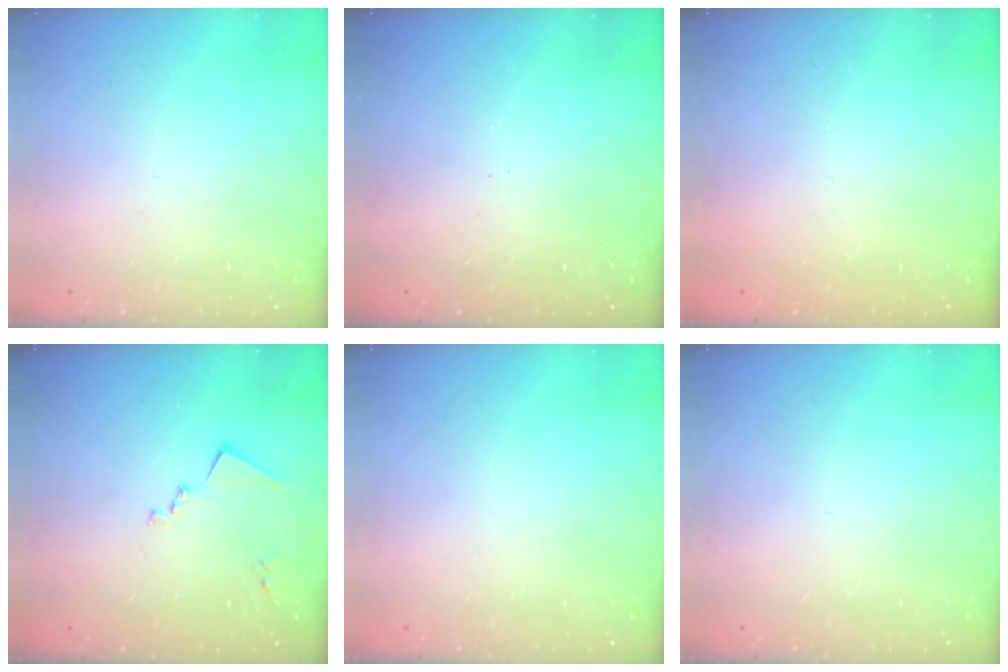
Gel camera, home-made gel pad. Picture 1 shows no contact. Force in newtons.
{"total": 4.1, "press": 4.1, "slide": 0.6}
{"total": 1.1, "press": 1.0, "slide": 0.1}
{"total": 10.2, "press": 10.2, "slide": 0.7}
{"total": 0.0}
{"total": 0.0}